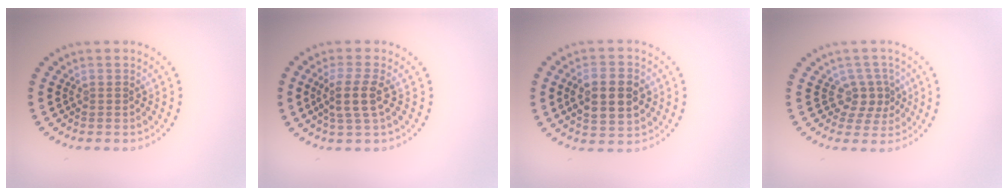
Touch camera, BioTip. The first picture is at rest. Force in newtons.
{"total": 2.8, "press": 2.3, "slide": 1.6}
{"total": 5.4, "press": 5.4, "slide": 0.5}
{"total": 2.3, "press": 1.7, "slide": 1.5}